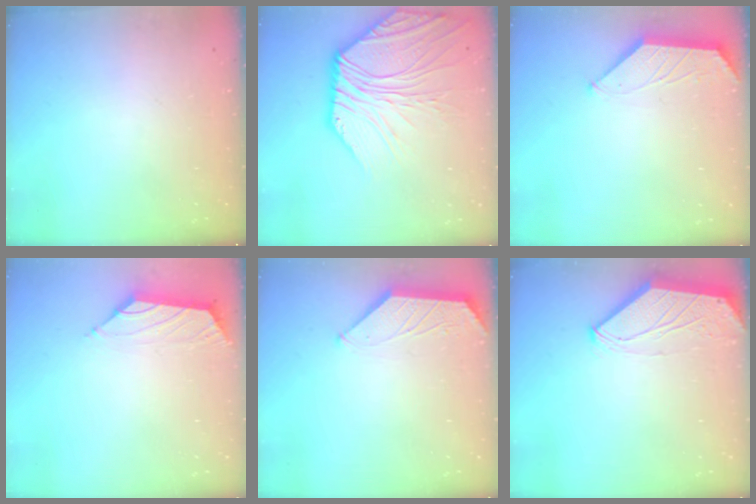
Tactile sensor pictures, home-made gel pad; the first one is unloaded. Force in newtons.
{"total": 10.8, "press": 10.6, "slide": 1.7}
{"total": 1.3, "press": 1.2, "slide": 0.3}
{"total": 1.7, "press": 1.6, "slide": 0.6}
{"total": 0.8, "press": 0.7, "slide": 0.1}
{"total": 0.0}